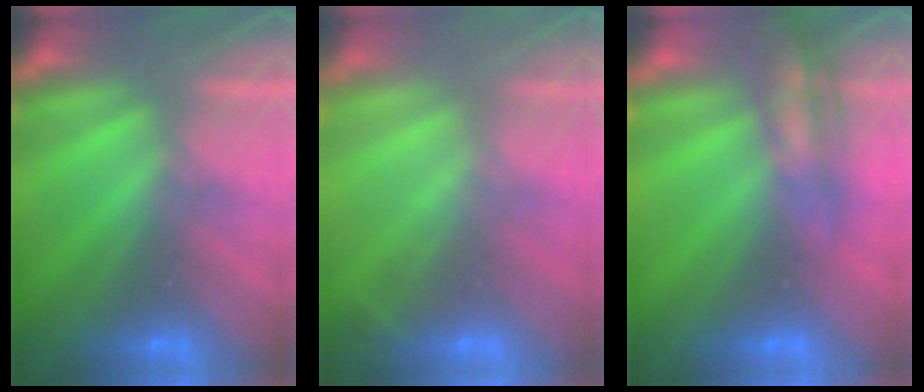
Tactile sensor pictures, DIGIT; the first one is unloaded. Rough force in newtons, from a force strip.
{"total": 2.0}
{"total": 2.6}